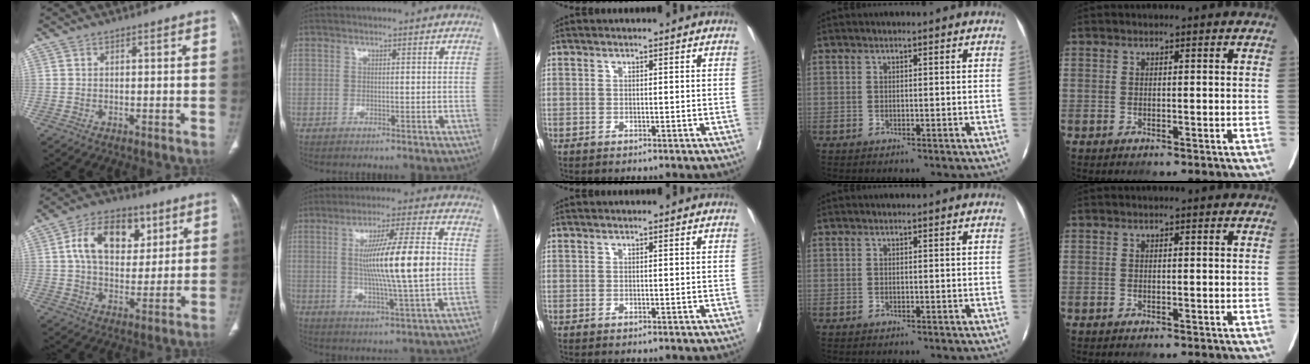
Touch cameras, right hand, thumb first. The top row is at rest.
{"thumb": {"total": 14.8, "force": [5.0, 9.8, 10.0], "torque": [-0.131, -0.003, 0.081]}, "index": {"total": 15.7, "force": [0.8, 0.4, 15.7], "torque": [-0.265, 0.002, 0.012]}}